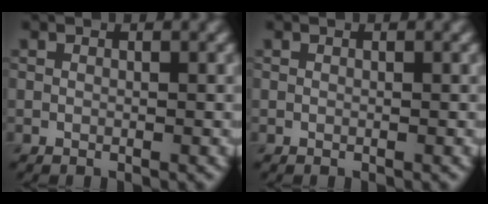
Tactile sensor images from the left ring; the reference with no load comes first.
{"total": 0.0}